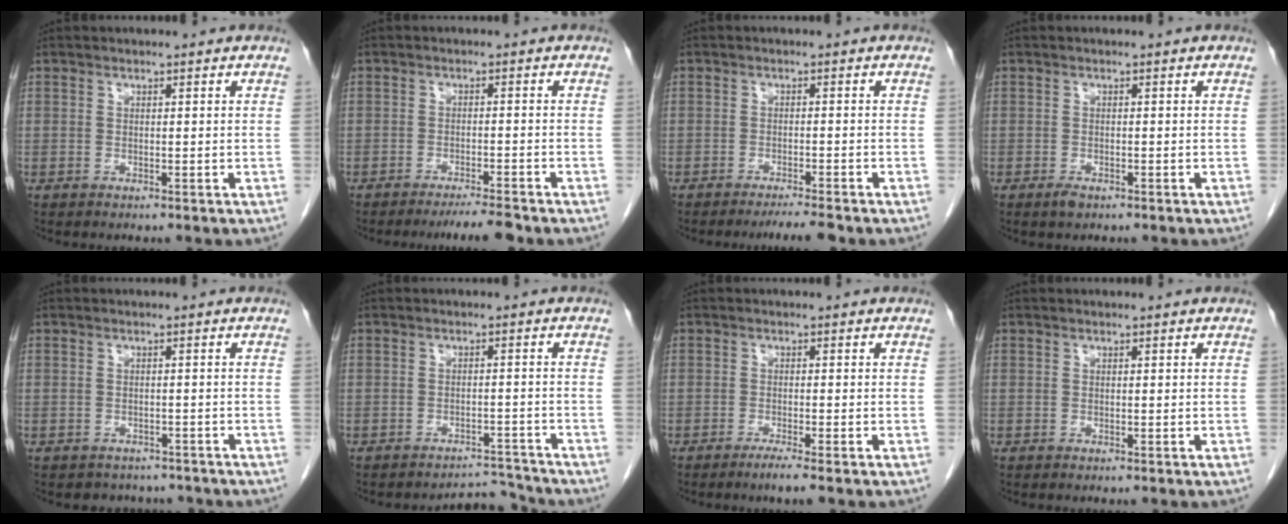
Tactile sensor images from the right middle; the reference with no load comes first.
{"total": 3.7, "force": [-3.3, -0.5, 1.6], "torque": [-0.021, -0.011, -0.055]}
{"total": 3.1, "force": [-2.8, -0.5, 1.3], "torque": [-0.020, -0.010, -0.046]}
{"total": 1.2, "force": [-0.8, 0.5, 0.7], "torque": [-0.015, -0.001, -0.011]}
{"total": 4.7, "force": [-4.0, 2.4, 0.2], "torque": [0.001, 0.009, -0.045]}
{"total": 4.0, "force": [-3.8, -0.3, -1.3], "torque": [0.025, 0.011, -0.051]}
{"total": 2.1, "force": [-1.5, -0.5, 1.4], "torque": [-0.030, -0.006, -0.028]}
{"total": 0.0}